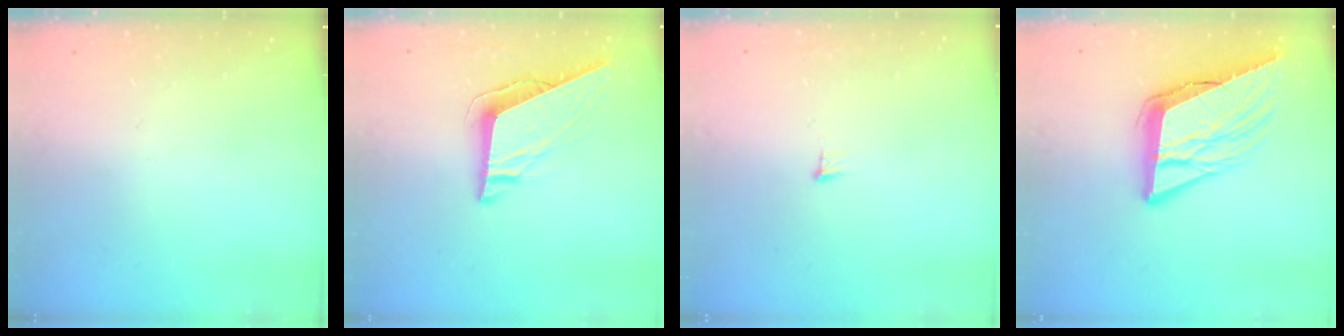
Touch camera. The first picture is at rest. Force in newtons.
{"total": 8.8, "press": 8.7, "slide": 1.4}
{"total": 5.2, "press": 5.0, "slide": 1.3}
{"total": 15.3, "press": 15.1, "slide": 2.7}